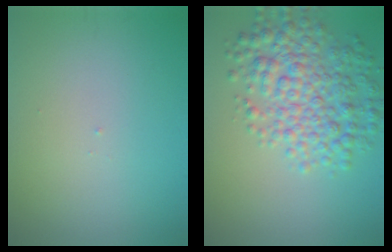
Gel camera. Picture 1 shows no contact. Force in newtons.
{"total": 6.4, "press": 6.4, "slide": 0.1}